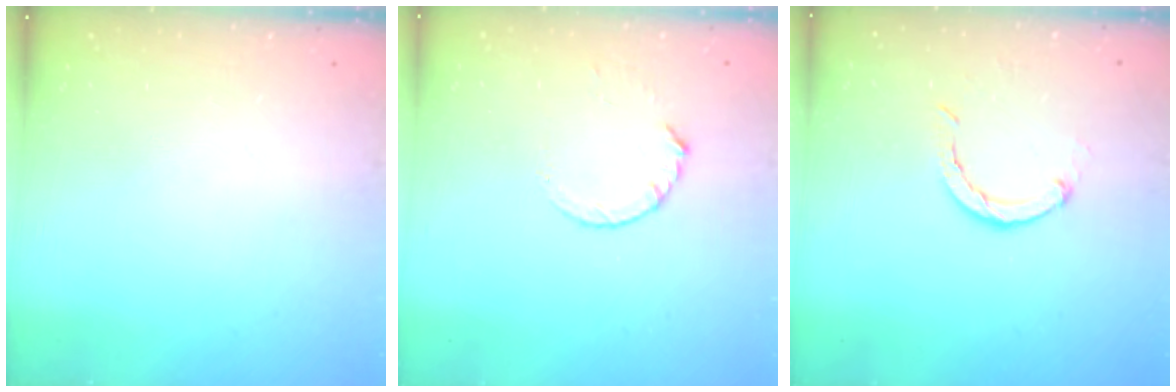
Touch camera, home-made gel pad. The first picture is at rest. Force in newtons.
{"total": 4.2, "press": 4.2, "slide": 0.5}
{"total": 2.3, "press": 2.3, "slide": 0.3}